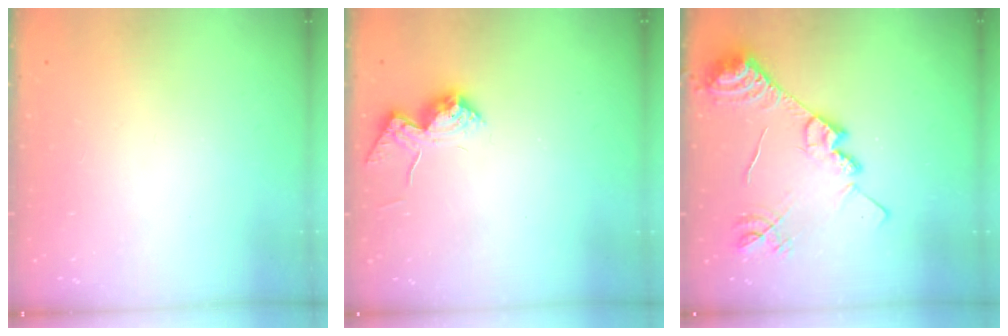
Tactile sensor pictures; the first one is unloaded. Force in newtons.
{"total": 12.2, "press": 12.2, "slide": 0.5}
{"total": 17.0, "press": 16.9, "slide": 1.6}